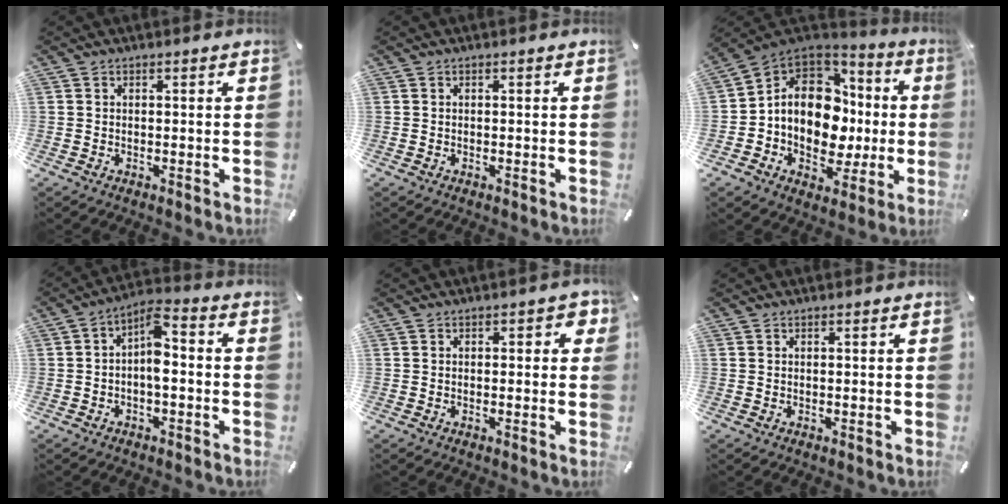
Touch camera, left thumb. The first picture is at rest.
{"total": 0.0}
{"total": 14.5, "force": [-0.3, 11.6, 8.6], "torque": [-0.156, -0.003, 0.001]}
{"total": 6.5, "force": [-0.7, 3.1, 5.7], "torque": [-0.102, 0.001, -0.016]}
{"total": 2.5, "force": [0.0, 1.4, 2.0], "torque": [-0.022, 0.003, -0.004]}
{"total": 0.0}